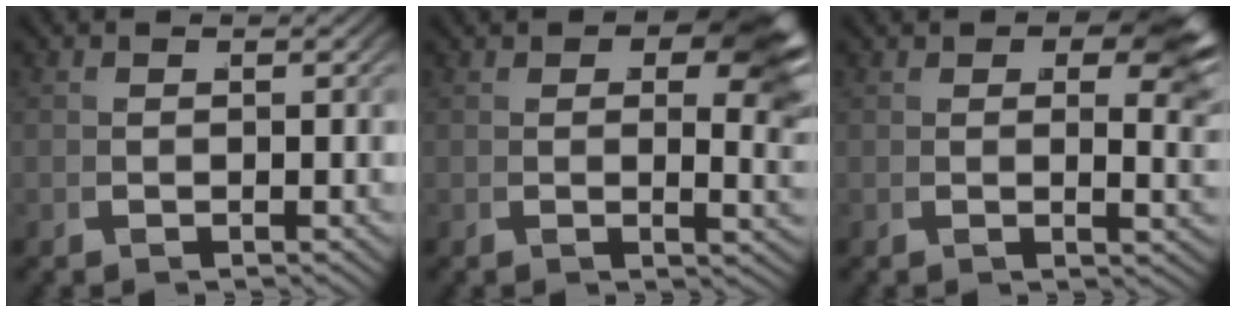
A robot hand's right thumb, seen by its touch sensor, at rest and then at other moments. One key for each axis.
{"total": 7.7, "fx": 2.3, "fy": 3.7, "fz": 6.4, "tx": -0.071, "ty": -0.009, "tz": 0.033}
{"total": 6.2, "fx": 2.3, "fy": 2.9, "fz": 5.0, "tx": -0.059, "ty": -0.007, "tz": 0.033}